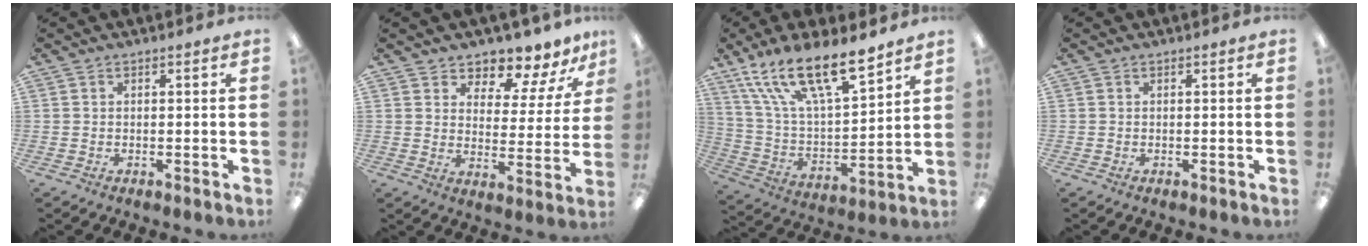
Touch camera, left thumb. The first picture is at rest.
{"total": 8.4, "force": [7.6, 2.9, 1.8], "torque": [-0.027, -0.071, 0.134]}
{"total": 19.7, "force": [14.5, 6.4, 11.7], "torque": [-0.216, -0.088, 0.257]}
{"total": 0.0}